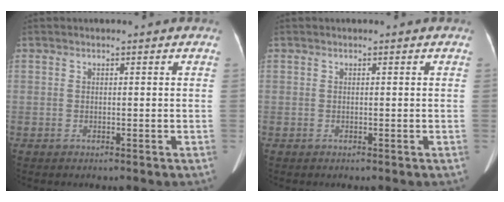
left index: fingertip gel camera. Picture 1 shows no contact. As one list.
[{"total": 0.0}]